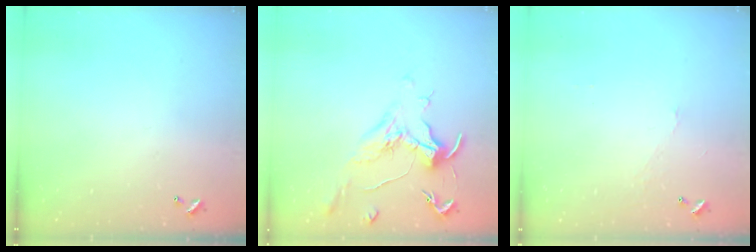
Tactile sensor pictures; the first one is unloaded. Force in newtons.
{"total": 1.8, "press": 1.5, "slide": 0.9}
{"total": 0.0}